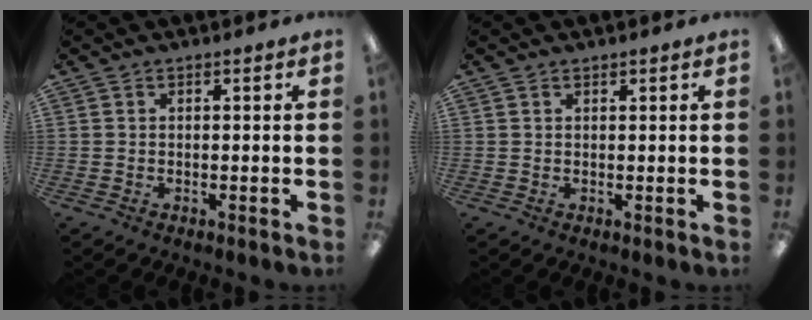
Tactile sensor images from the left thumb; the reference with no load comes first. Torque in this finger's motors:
{"motor_torque": [-0.12, -0.03, -0.50, 0.22, 0.00]}